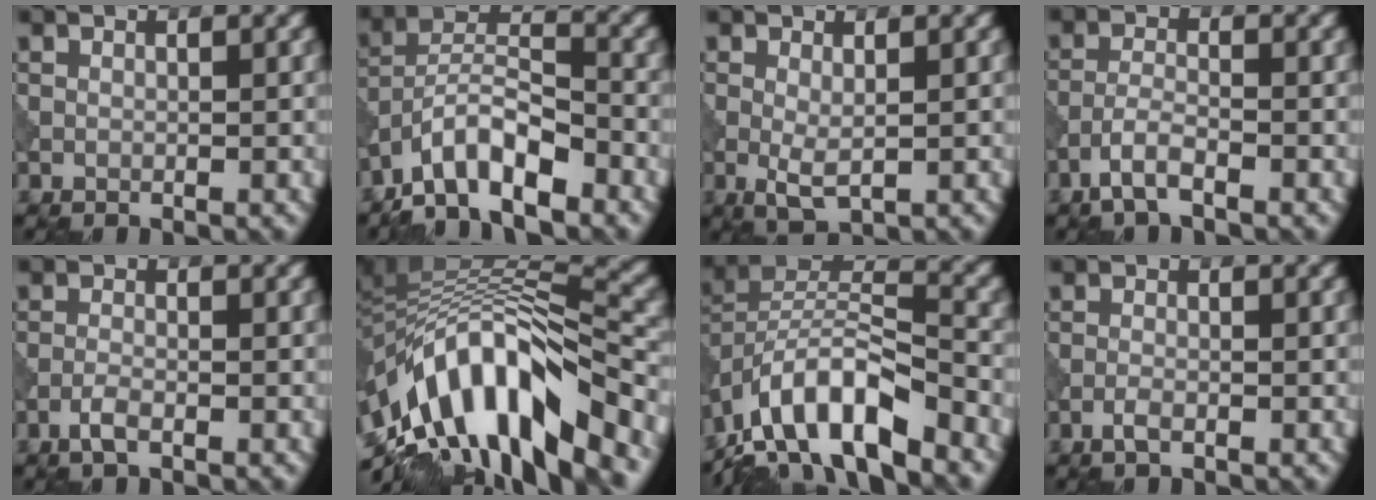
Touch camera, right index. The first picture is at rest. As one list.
[{"total": 7.5, "force": [-5.5, 2.5, 4.6], "torque": [-0.072, 0.010, -0.110]}, {"total": 2.2, "force": [-0.2, 0.7, 2.0], "torque": [-0.044, -0.007, -0.001]}, {"total": 2.6, "force": [-1.8, 0.6, 1.8], "torque": [-0.040, 0.005, -0.043]}, {"total": 1.6, "force": [-1.0, 0.4, 1.1], "torque": [-0.026, 0.001, -0.024]}, {"total": 12.9, "force": [-6.5, 5.6, 9.7], "torque": [-0.153, 0.019, -0.116]}, {"total": 10.4, "force": [-7.4, 3.4, 6.4], "torque": [-0.104, 0.007, -0.147]}, {"total": 1.1, "force": [-0.7, 0.3, 0.9], "torque": [-0.019, 0.001, -0.017]}]